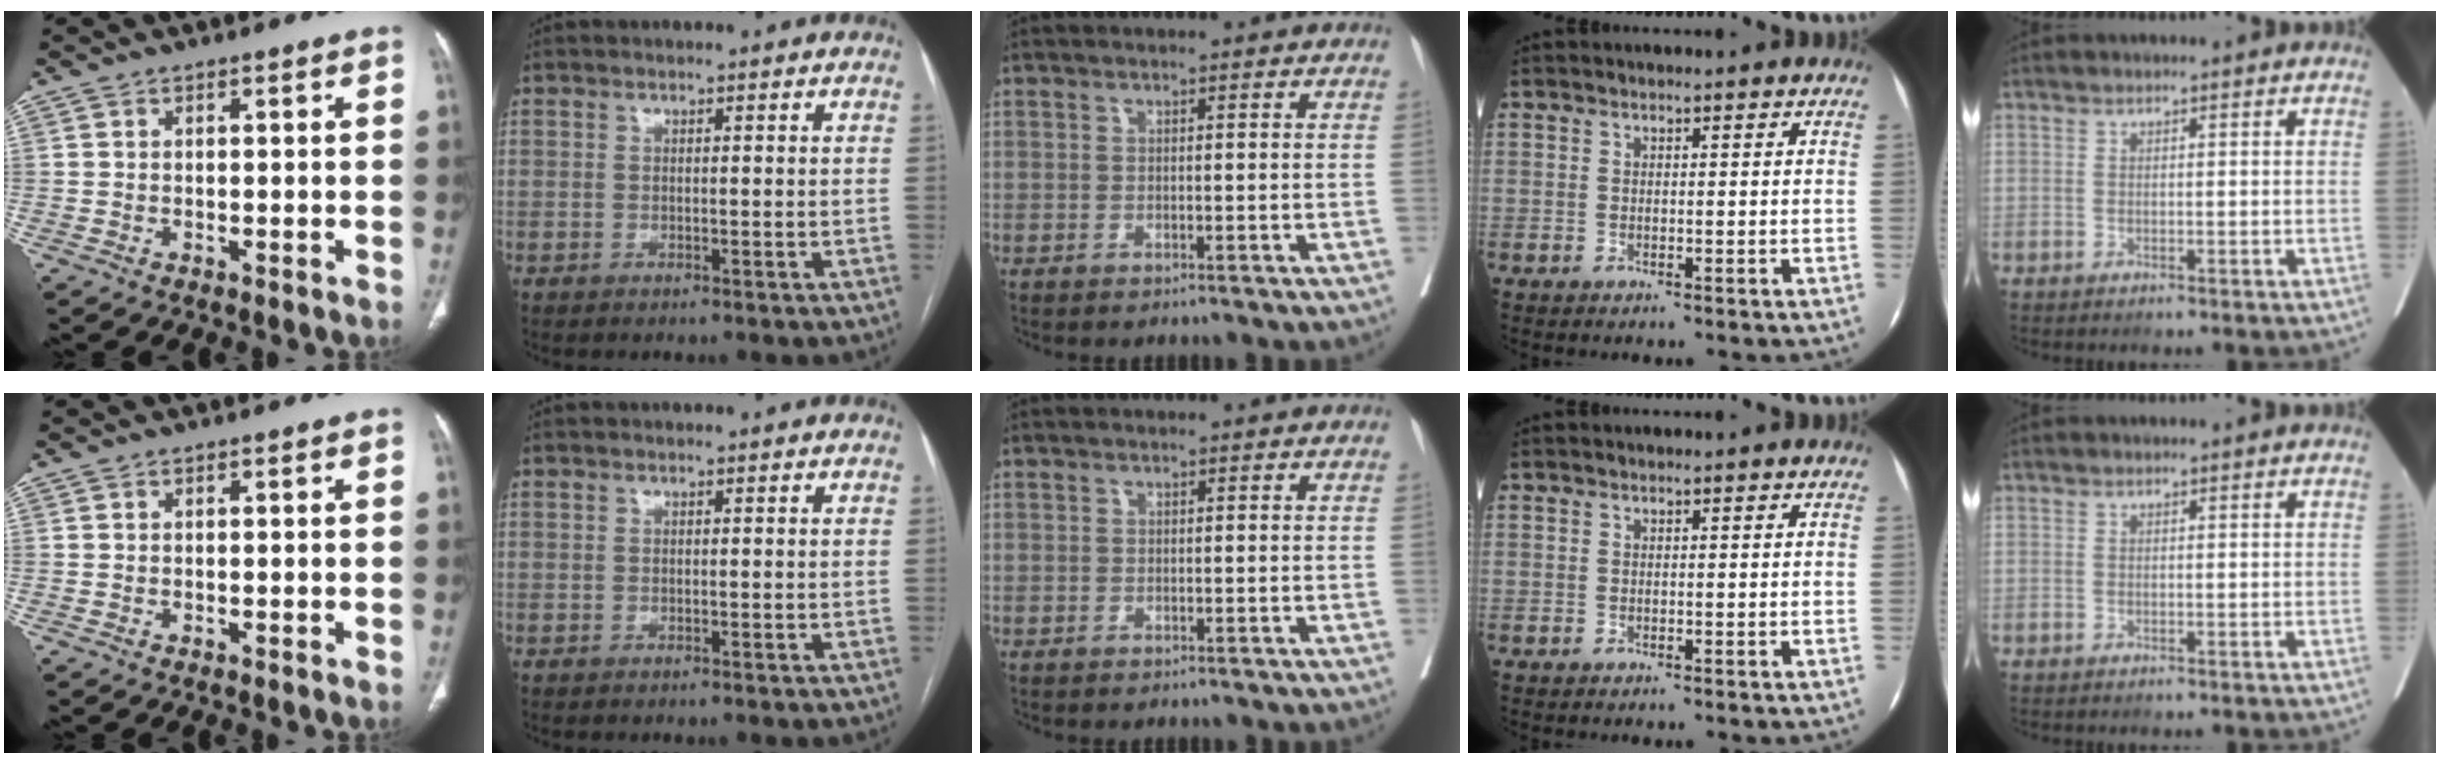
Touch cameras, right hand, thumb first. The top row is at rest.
{}